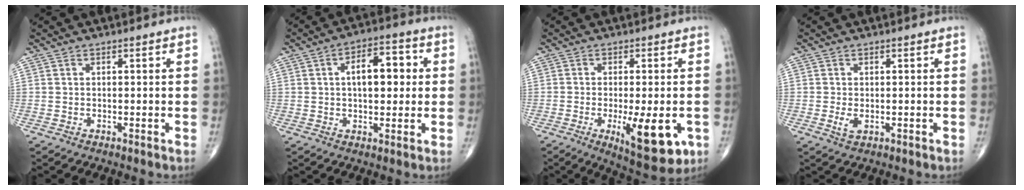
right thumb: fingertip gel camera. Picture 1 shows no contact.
{"total": 9.8, "force": [1.5, 5.1, 8.2], "torque": [-0.100, 0.016, 0.019]}
{"total": 12.2, "force": [-3.6, 4.0, 11.0], "torque": [-0.147, -0.016, -0.042]}
{"total": 1.9, "force": [-0.2, 1.1, 1.6], "torque": [-0.033, -0.005, -0.003]}